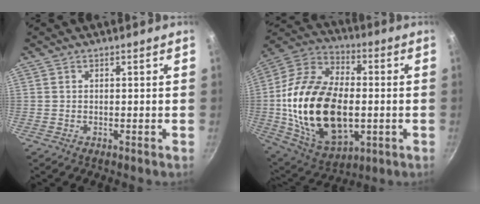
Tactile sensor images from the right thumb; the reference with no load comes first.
{"total": 27.6, "force": [-2.1, 16.7, 21.9], "torque": [-0.397, 0.018, -0.030]}